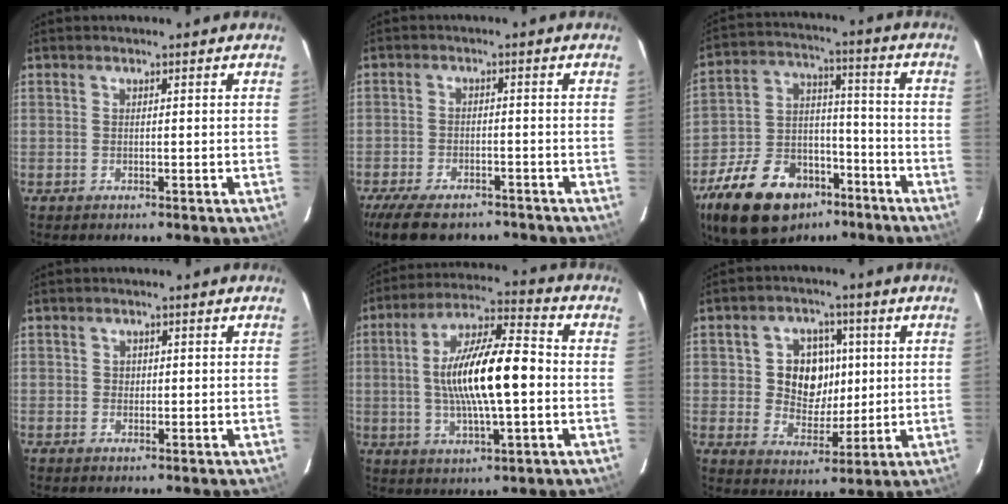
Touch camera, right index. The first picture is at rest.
{"total": 12.9, "force": [-10.0, 5.3, 6.1], "torque": [-0.147, -0.023, -0.160]}
{"total": 21.9, "force": [-13.7, 12.6, 11.4], "torque": [-0.245, 0.020, -0.215]}
{"total": 1.1, "force": [-0.1, 1.1, 0.1], "torque": [0.002, 0.002, -0.001]}
{"total": 16.1, "force": [-0.7, 4.2, 15.5], "torque": [-0.282, 0.012, -0.013]}
{"total": 9.6, "force": [1.2, 8.2, 4.9], "torque": [-0.095, 0.009, 0.027]}